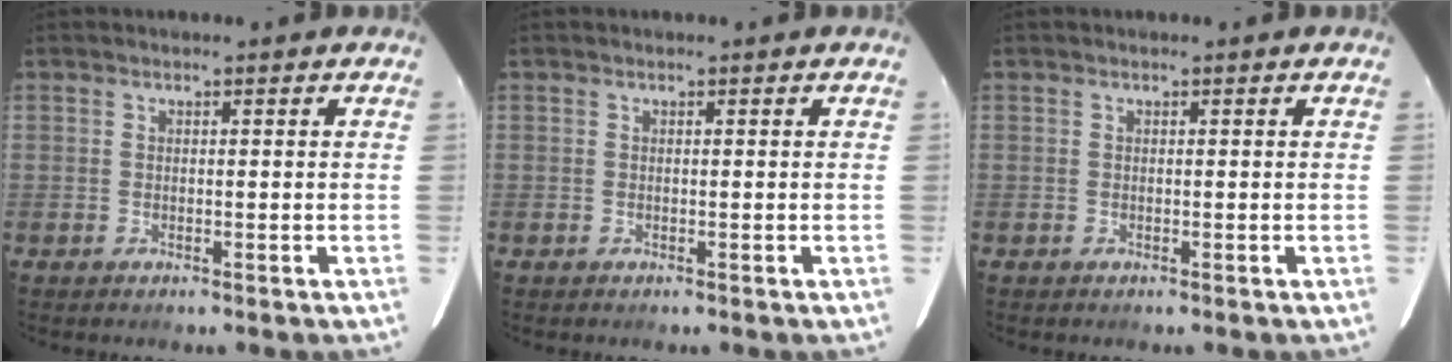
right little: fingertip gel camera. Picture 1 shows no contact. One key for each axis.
{"total": 0.0}
{"total": 0.0}